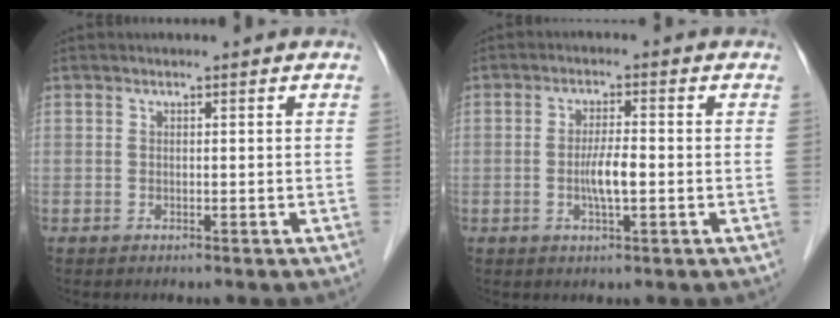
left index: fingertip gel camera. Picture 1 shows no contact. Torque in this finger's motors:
{"motor_torque": [0.79, 0.47, 0.16, 0.05]}